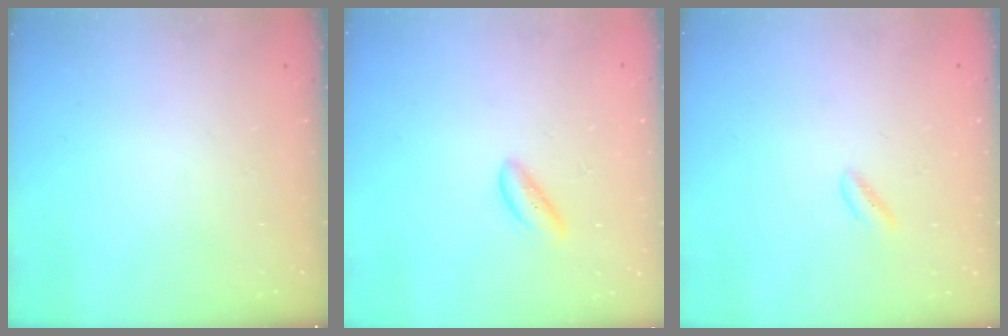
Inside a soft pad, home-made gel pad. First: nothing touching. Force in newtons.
{"total": 1.9, "press": 1.9, "slide": 0.4}
{"total": 1.0, "press": 0.8, "slide": 0.6}